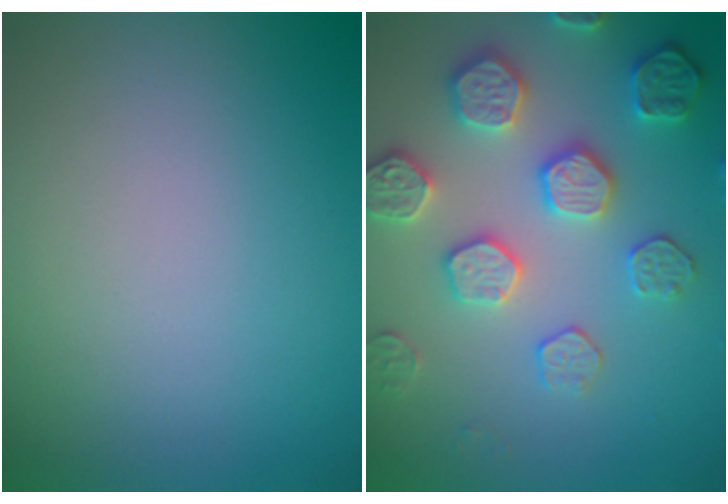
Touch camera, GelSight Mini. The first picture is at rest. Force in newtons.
{"total": 5.1, "press": 4.9, "slide": 1.4}